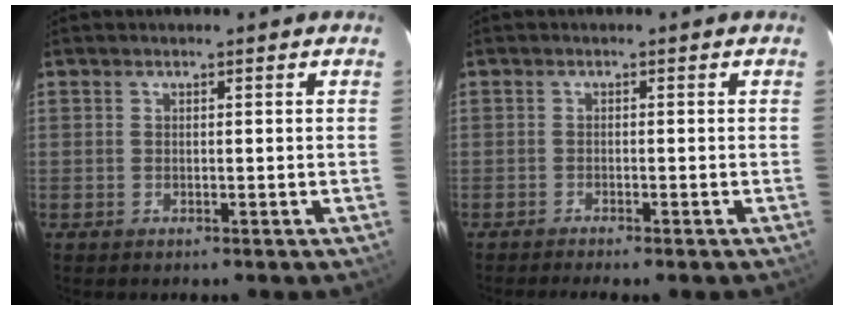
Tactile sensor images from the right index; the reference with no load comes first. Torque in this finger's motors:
{"motor_torque": [0.56, -0.74, 0.25, 0.04]}